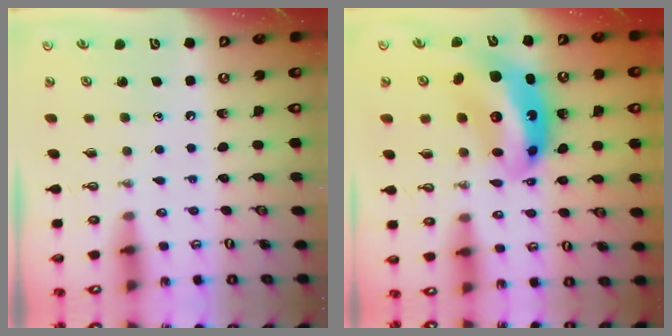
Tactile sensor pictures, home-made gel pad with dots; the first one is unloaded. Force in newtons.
{"total": 14.0, "press": 14.0, "slide": 1.5}